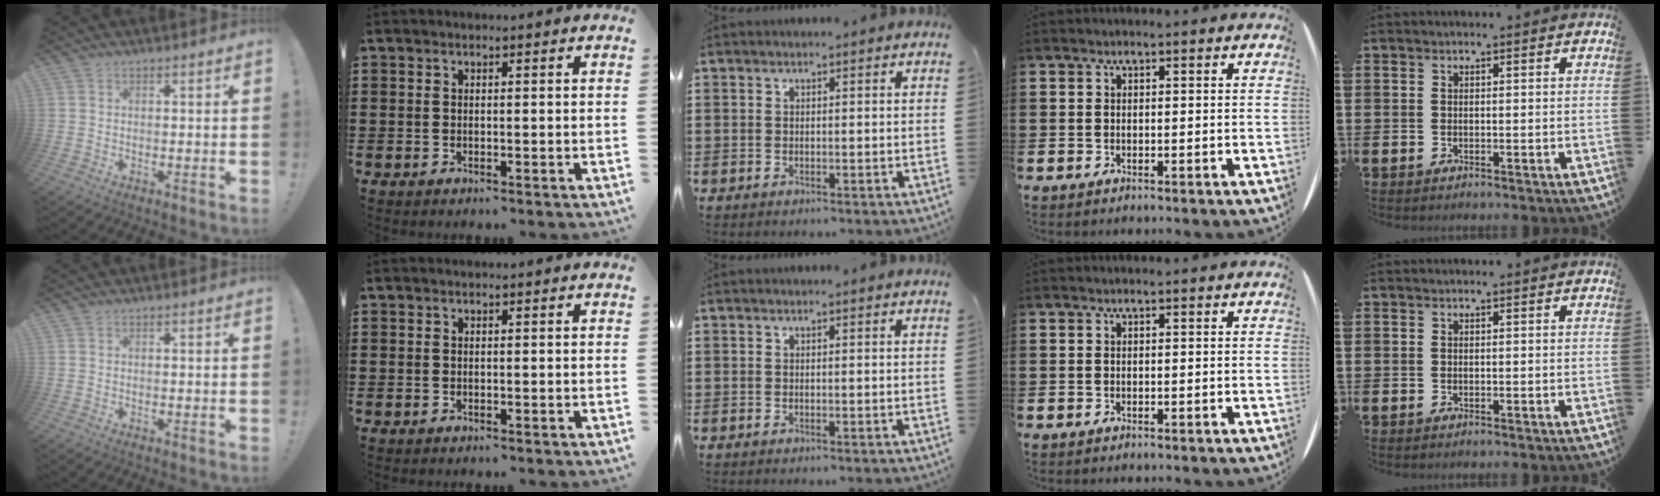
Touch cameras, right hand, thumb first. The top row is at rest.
{}